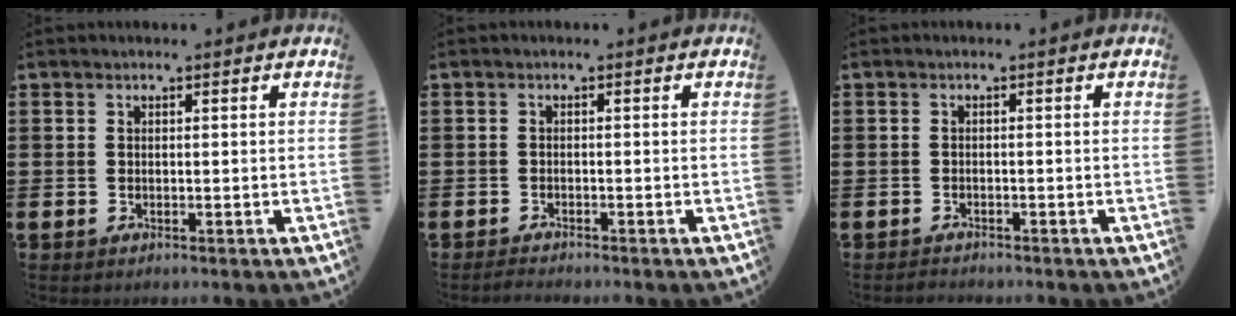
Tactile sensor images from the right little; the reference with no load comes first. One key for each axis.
{"total": 0.9, "fx": -0.9, "fy": 0.0, "fz": 0.2, "tx": -0.005, "ty": -0.001, "tz": -0.017}
{"total": 0.8, "fx": -0.8, "fy": 0.0, "fz": -0.1, "tx": 0.000, "ty": -0.001, "tz": -0.016}